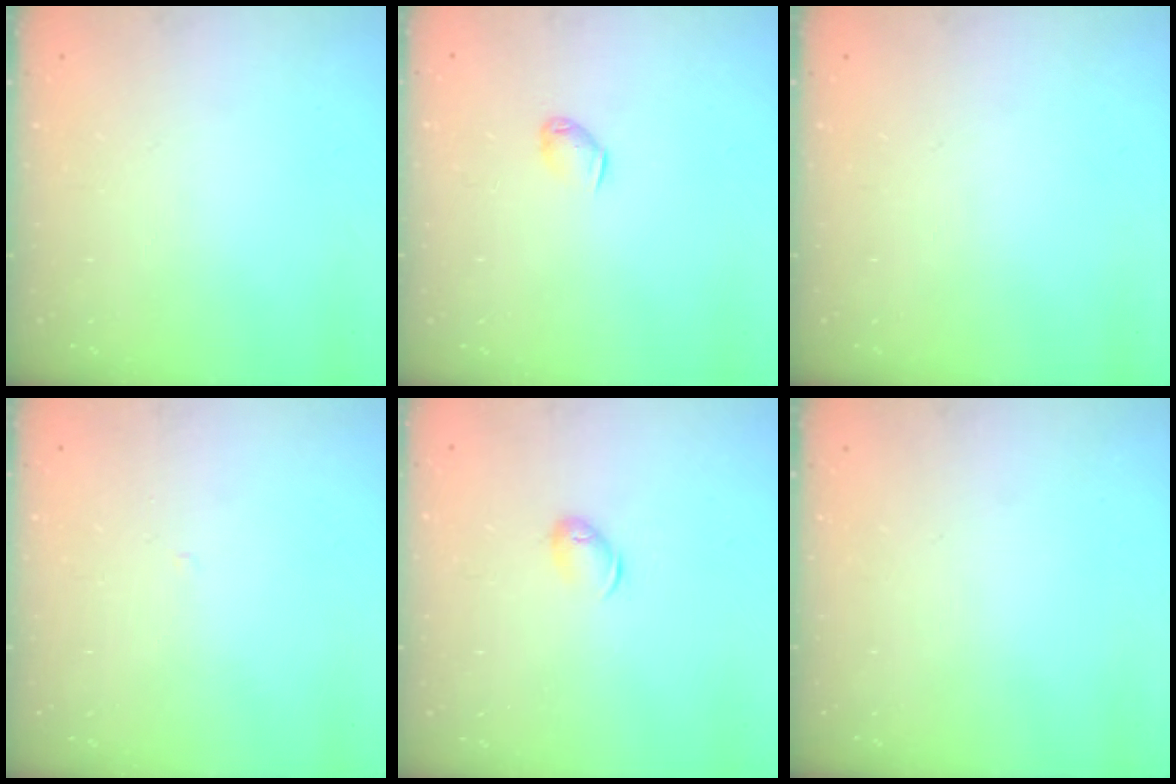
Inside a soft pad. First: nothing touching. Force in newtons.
{"total": 3.9, "press": 3.8, "slide": 0.7}
{"total": 0.0}
{"total": 1.8, "press": 1.8, "slide": 0.3}
{"total": 8.1, "press": 8.0, "slide": 1.0}
{"total": 0.0}